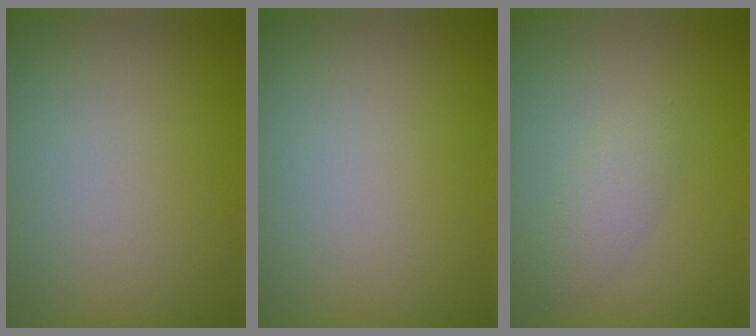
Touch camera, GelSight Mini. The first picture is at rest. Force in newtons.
{"total": 0.0}
{"total": 1.7, "press": 1.7, "slide": 0.1}